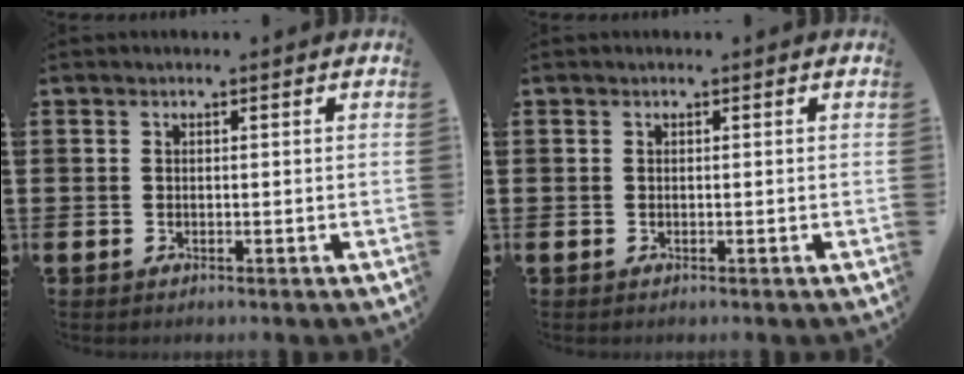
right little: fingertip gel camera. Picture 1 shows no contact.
{"total": 0.0}